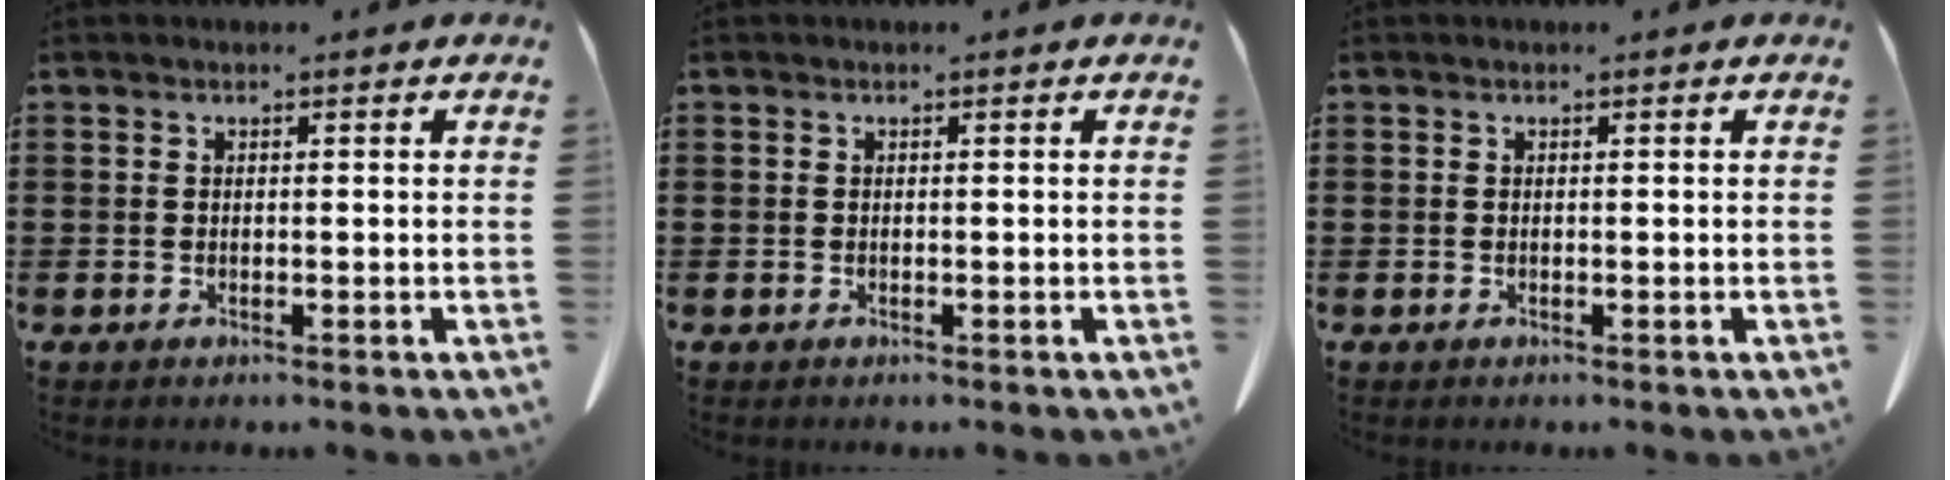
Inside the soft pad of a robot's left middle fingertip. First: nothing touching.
{"total": 0.0}
{"total": 0.0}